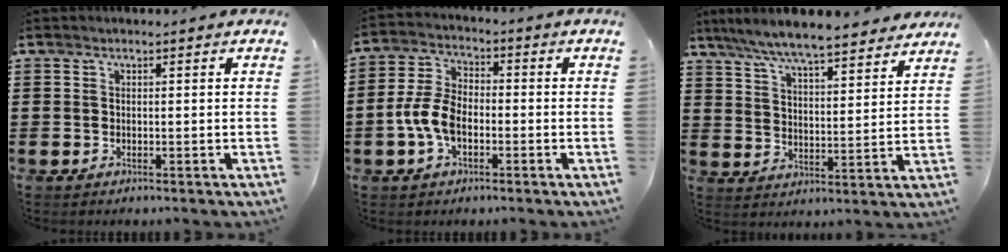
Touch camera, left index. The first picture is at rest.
{"total": 6.7, "force": [-2.1, 4.0, 5.0], "torque": [-0.129, 0.001, -0.049]}
{"total": 7.0, "force": [6.5, 0.4, 2.7], "torque": [-0.079, -0.032, 0.113]}